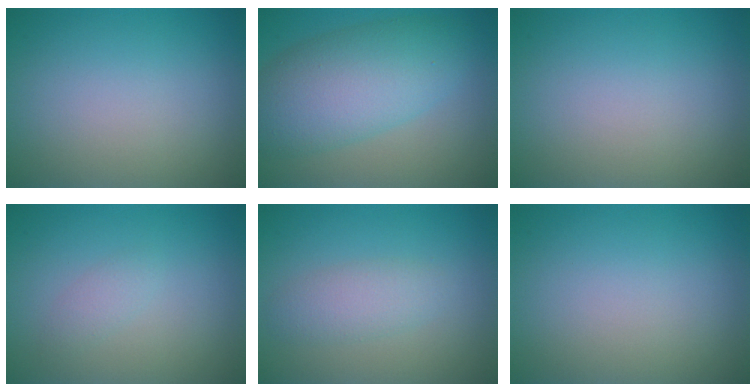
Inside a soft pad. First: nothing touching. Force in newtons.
{"total": 7.8, "press": 7.8, "slide": 0.3}
{"total": 0.0}
{"total": 1.0, "press": 1.0, "slide": 0.1}
{"total": 2.3, "press": 2.3, "slide": 0.0}
{"total": 0.0}